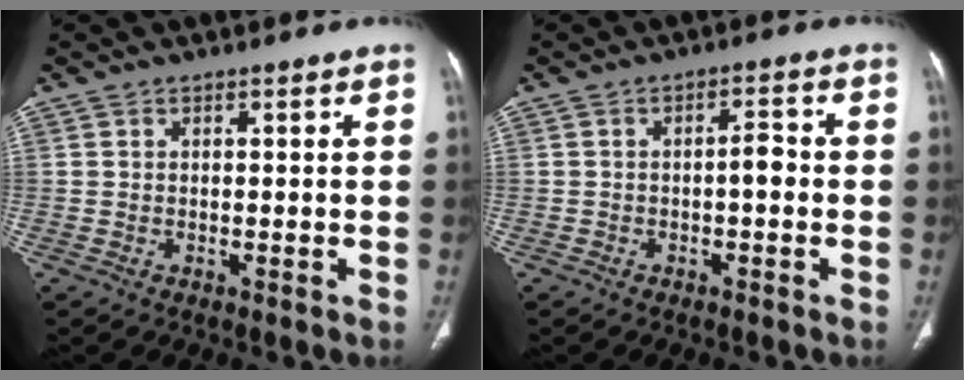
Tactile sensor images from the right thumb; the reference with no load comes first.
{"total": 3.1, "force": [-0.7, 1.4, 2.7], "torque": [-0.033, 0.017, -0.015]}